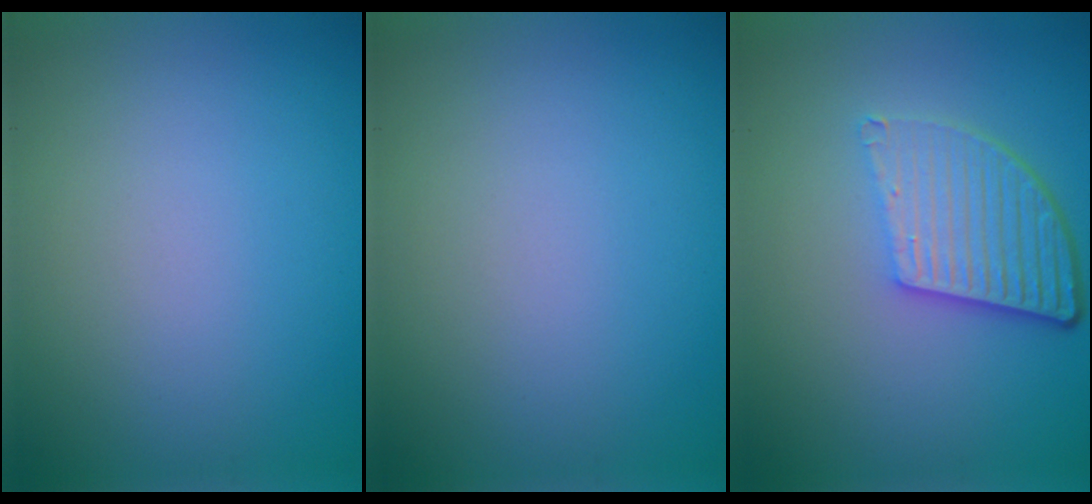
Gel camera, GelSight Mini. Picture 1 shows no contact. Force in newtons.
{"total": 0.0}
{"total": 5.5, "press": 4.0, "slide": 3.8}